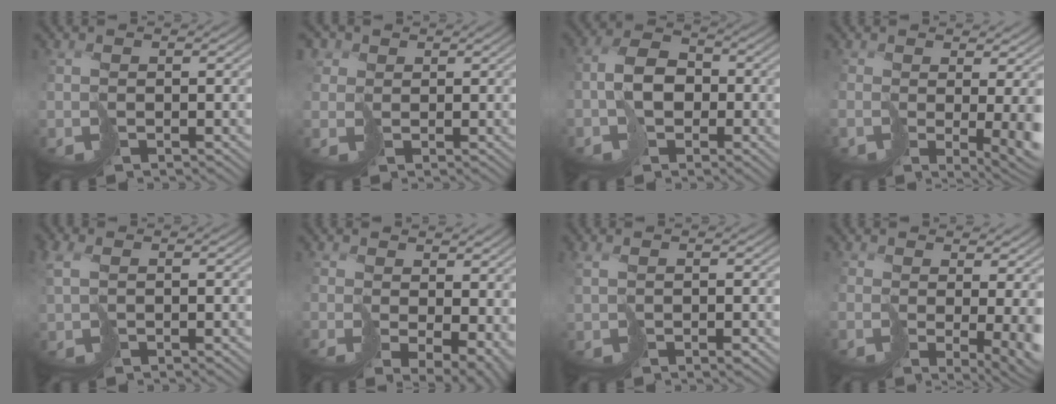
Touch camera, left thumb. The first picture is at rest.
{"total": 2.4, "force": [1.1, 2.1, -0.1], "torque": [-0.020, 0.002, 0.013]}
{"total": 4.1, "force": [-1.0, 2.7, 2.9], "torque": [-0.052, 0.011, -0.027]}
{"total": 4.8, "force": [-0.6, 0.8, 4.7], "torque": [-0.058, -0.024, 0.006]}
{"total": 2.8, "force": [0.1, 1.8, 2.2], "torque": [-0.061, -0.003, 0.004]}
{"total": 6.6, "force": [0.2, 3.6, 5.6], "torque": [-0.111, -0.028, 0.031]}
{"total": 1.6, "force": [0.0, 0.7, 1.4], "torque": [-0.034, -0.002, 0.004]}
{"total": 5.5, "force": [-0.1, 1.2, 5.4], "torque": [-0.082, -0.020, 0.013]}